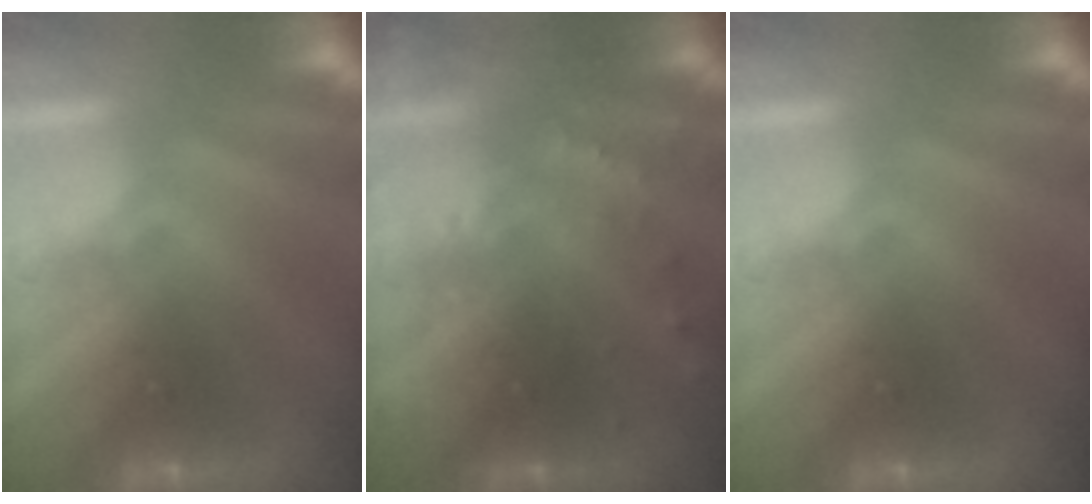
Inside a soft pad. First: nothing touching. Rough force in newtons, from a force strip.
{"total": 3.4}
{"total": 0.0}